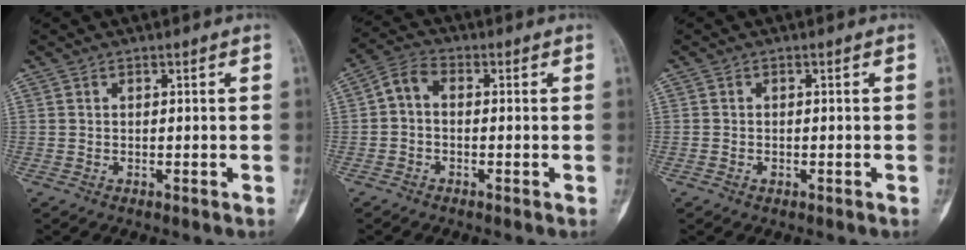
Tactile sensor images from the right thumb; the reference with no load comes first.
{"total": 4.5, "force": [-0.4, 3.0, 3.3], "torque": [-0.058, 0.016, -0.020]}
{"total": 0.6, "force": [-0.3, 0.4, 0.3], "torque": [-0.002, 0.005, -0.006]}